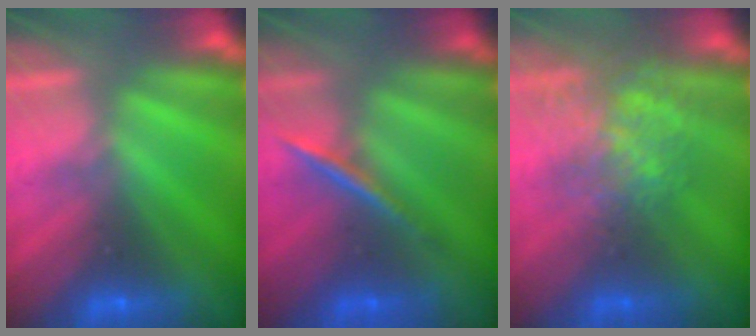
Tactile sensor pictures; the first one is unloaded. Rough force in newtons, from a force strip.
{"total": 2.0}
{"total": 3.8}